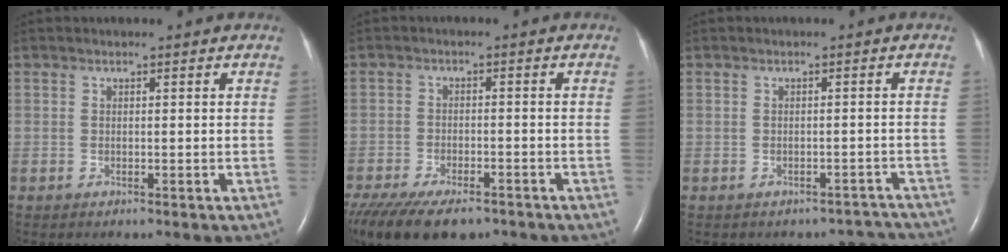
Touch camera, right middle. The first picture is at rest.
{"total": 14.8, "force": [-10.7, 6.0, 8.3], "torque": [-0.194, -0.031, -0.164]}
{"total": 4.7, "force": [-4.3, 1.9, -0.7], "torque": [0.023, 0.023, -0.040]}